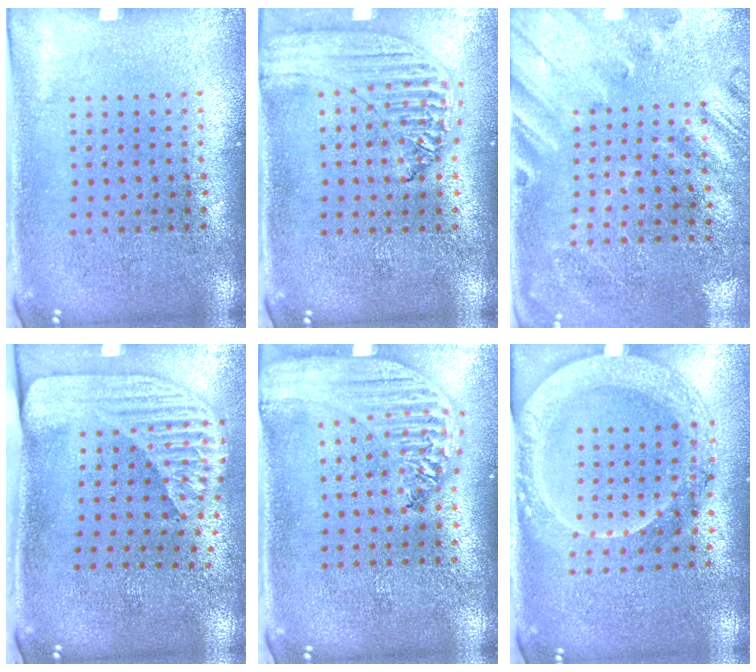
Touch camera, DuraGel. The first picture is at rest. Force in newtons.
{"total": 1.3, "press": 1.3, "slide": 0.1}
{"total": 2.6, "press": 2.0, "slide": 1.6}
{"total": 2.3, "press": 1.8, "slide": 1.5}
{"total": 2.8, "press": 2.2, "slide": 1.6}
{"total": 1.9, "press": 1.8, "slide": 0.6}